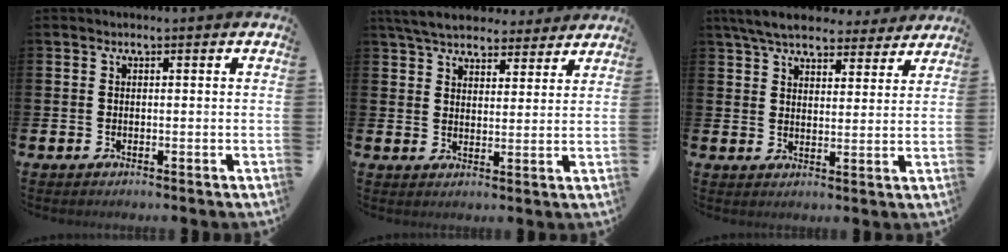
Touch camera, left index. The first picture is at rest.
{"total": 6.2, "force": [5.8, 1.7, 1.3], "torque": [-0.040, -0.026, 0.104]}
{"total": 6.9, "force": [6.4, 1.8, 1.9], "torque": [-0.054, -0.028, 0.116]}